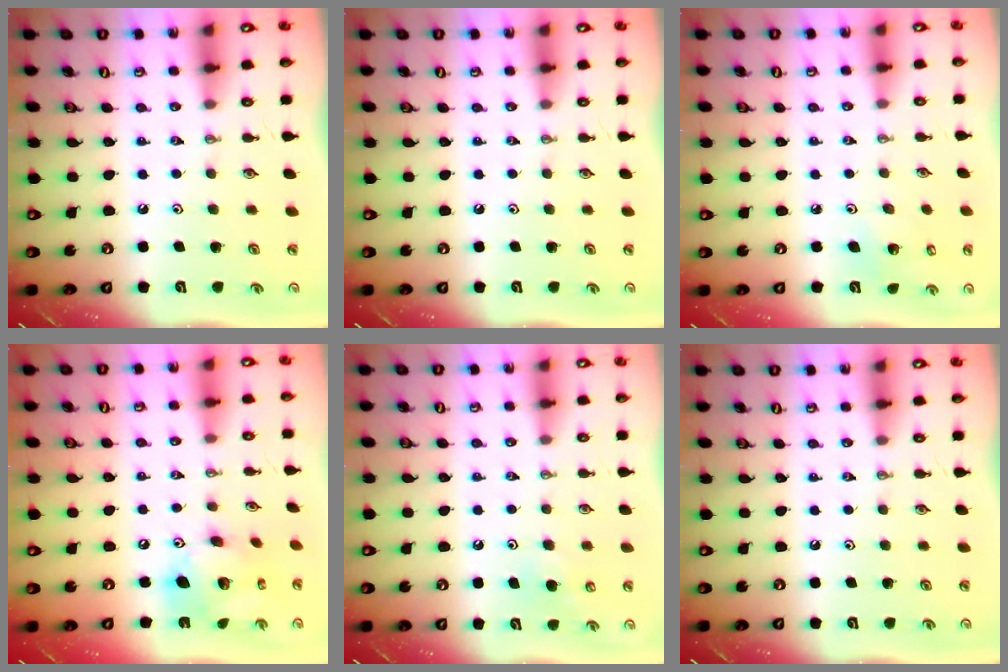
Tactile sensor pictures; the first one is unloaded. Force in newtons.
{"total": 0.0}
{"total": 3.6, "press": 3.4, "slide": 1.2}
{"total": 15.8, "press": 15.8, "slide": 1.5}
{"total": 6.4, "press": 6.3, "slide": 1.0}
{"total": 0.0}